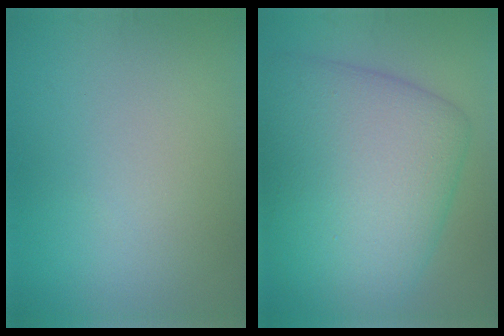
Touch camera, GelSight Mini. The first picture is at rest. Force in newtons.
{"total": 11.0, "press": 11.0, "slide": 0.2}